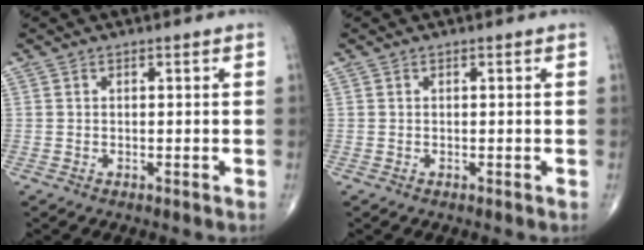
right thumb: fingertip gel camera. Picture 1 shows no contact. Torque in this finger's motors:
{"motor_torque": [-0.05, 0.04, -0.02, -0.02, 0.01]}